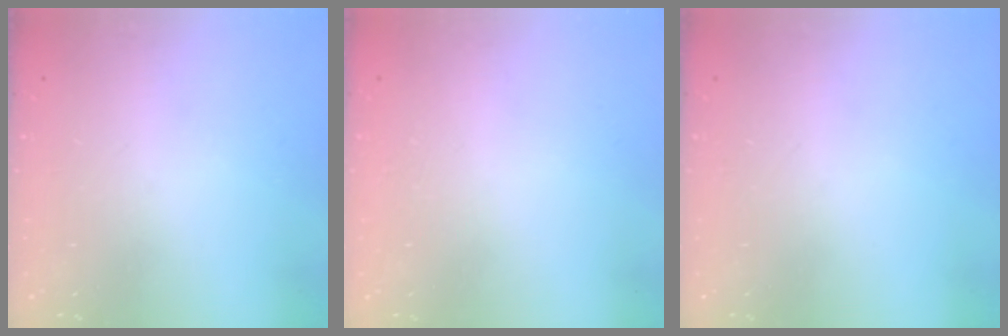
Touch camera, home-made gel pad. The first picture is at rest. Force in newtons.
{"total": 2.0, "press": 2.0, "slide": 0.1}
{"total": 0.0}